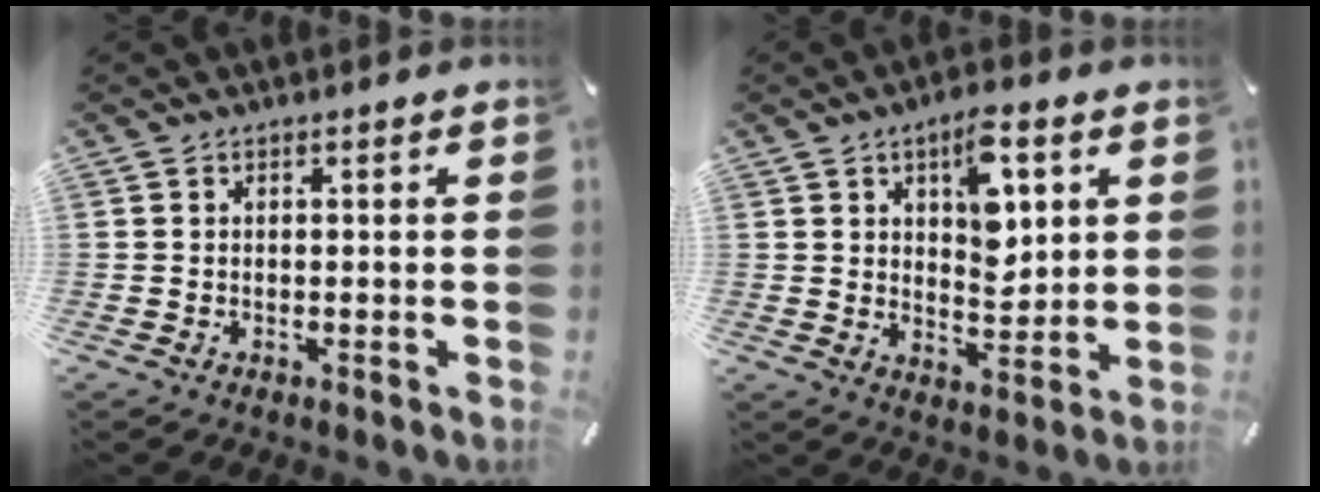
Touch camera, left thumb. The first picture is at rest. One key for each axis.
{"total": 11.0, "fx": 4.6, "fy": 6.4, "fz": 7.7, "tx": -0.096, "ty": -0.020, "tz": 0.075}